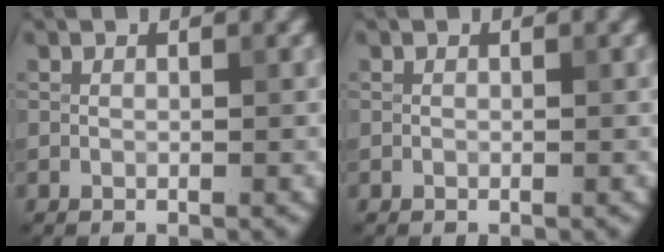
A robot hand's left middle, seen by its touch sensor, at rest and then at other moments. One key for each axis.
{"total": 0.0}